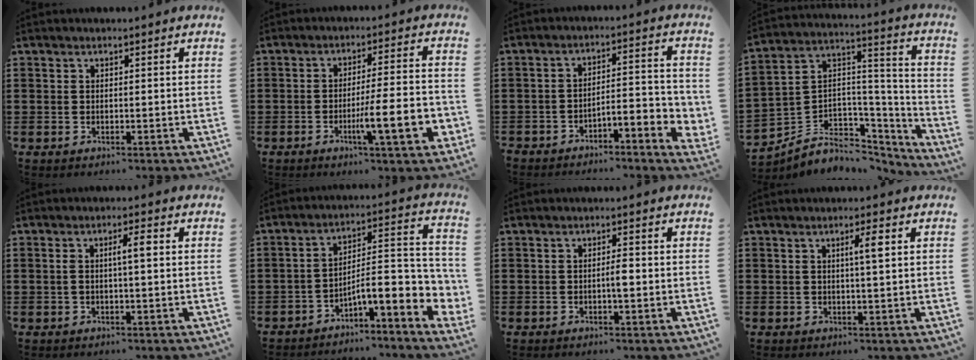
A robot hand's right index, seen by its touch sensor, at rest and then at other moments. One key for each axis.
{"total": 10.7, "fx": -3.5, "fy": 1.5, "fz": 10.0, "tx": -0.162, "ty": -0.007, "tz": -0.061}
{"total": 4.2, "fx": -3.6, "fy": 0.6, "fz": 2.1, "tx": -0.038, "ty": -0.004, "tz": -0.073}
{"total": 5.2, "fx": -2.0, "fy": 4.6, "fz": 1.1, "tx": -0.041, "ty": -0.017, "tz": -0.035}
{"total": 3.0, "fx": 0.2, "fy": 0.3, "fz": 3.0, "tx": -0.049, "ty": 0.000, "tz": -0.003}
{"total": 9.5, "fx": -4.5, "fy": 2.5, "fz": 8.0, "tx": -0.118, "ty": -0.019, "tz": -0.087}
{"total": 2.0, "fx": -0.4, "fy": 0.4, "fz": 1.9, "tx": -0.036, "ty": 0.001, "tz": -0.008}
{"total": 2.8, "fx": 0.7, "fy": 0.0, "fz": 2.7, "tx": -0.045, "ty": -0.003, "tz": 0.007}